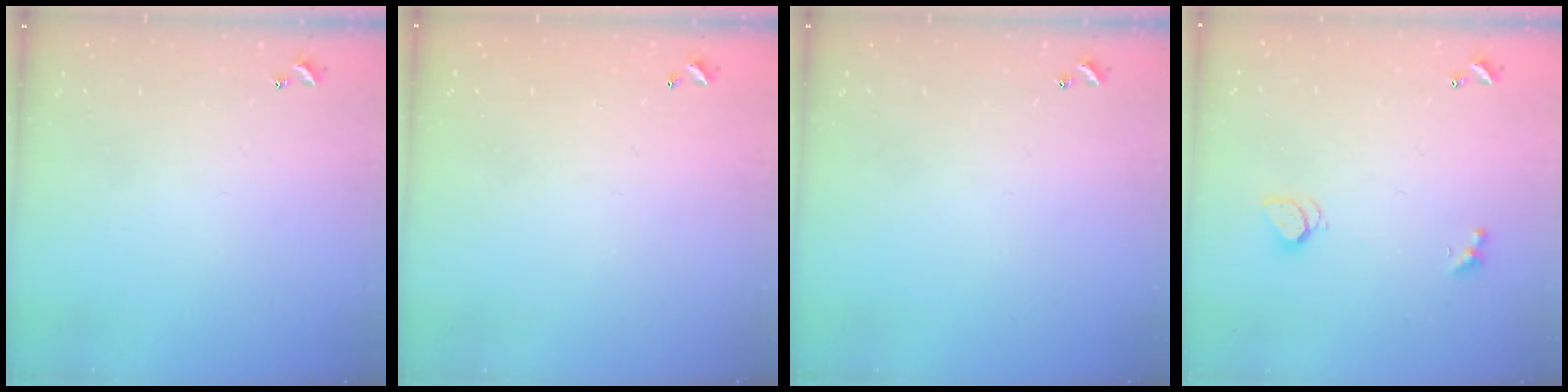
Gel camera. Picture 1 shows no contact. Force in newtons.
{"total": 2.9, "press": 2.9, "slide": 0.1}
{"total": 0.0}
{"total": 1.8, "press": 1.8, "slide": 0.5}